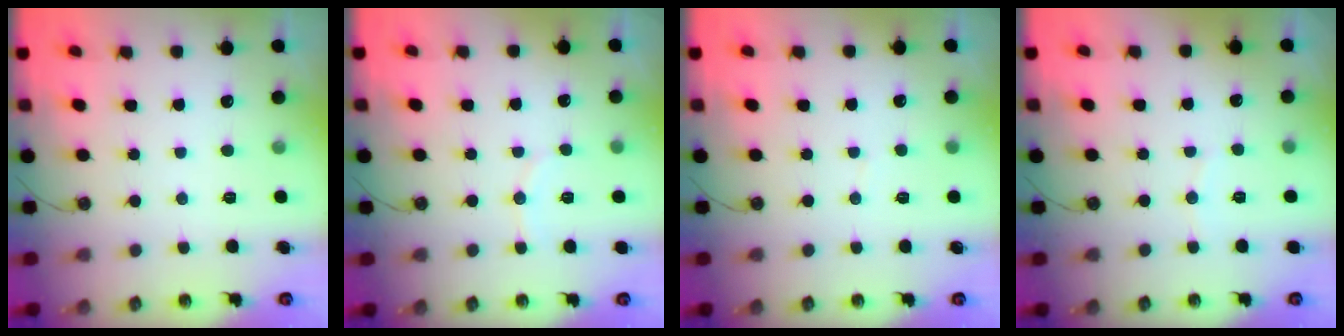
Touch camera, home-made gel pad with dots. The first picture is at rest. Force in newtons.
{"total": 5.8, "press": 5.4, "slide": 2.1}
{"total": 2.0, "press": 2.0, "slide": 0.1}
{"total": 3.2, "press": 3.2, "slide": 0.4}